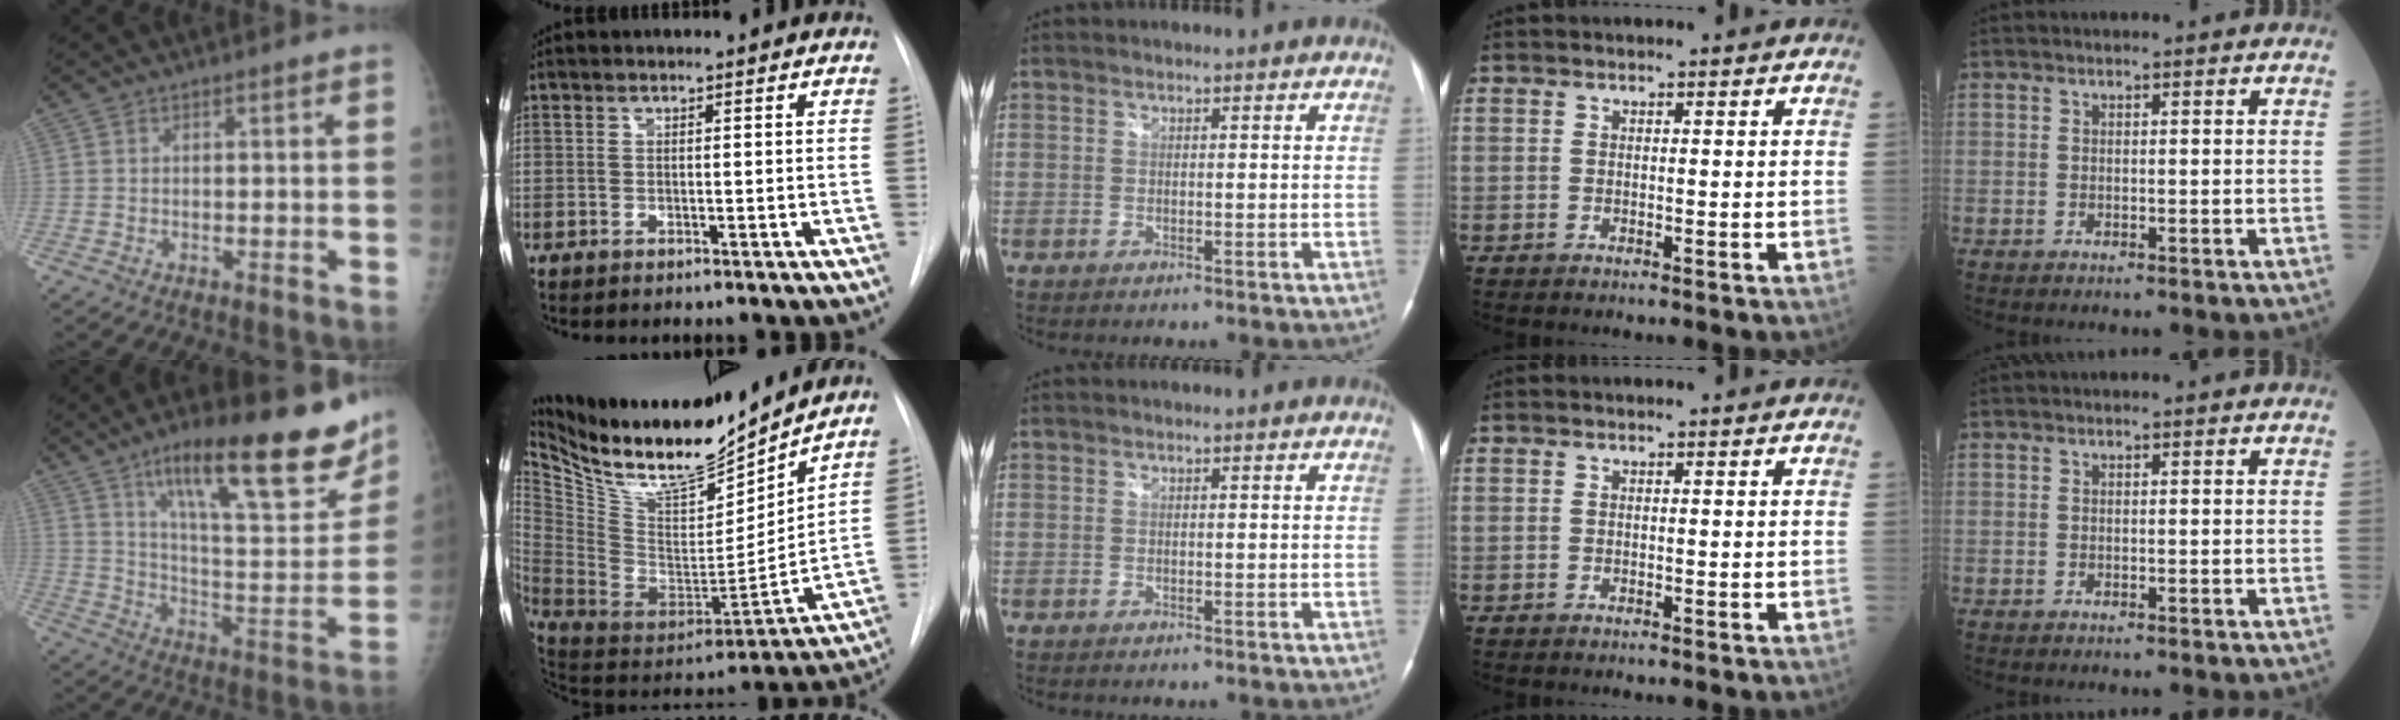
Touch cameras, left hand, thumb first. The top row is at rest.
{"thumb": {"total": 28.5, "force": [17.4, 7.7, 21.2], "torque": [-0.273, -0.057, 0.271]}, "index": {"total": 20.1, "force": [17.4, 4.1, 9.4], "torque": [-0.172, -0.035, 0.306]}}